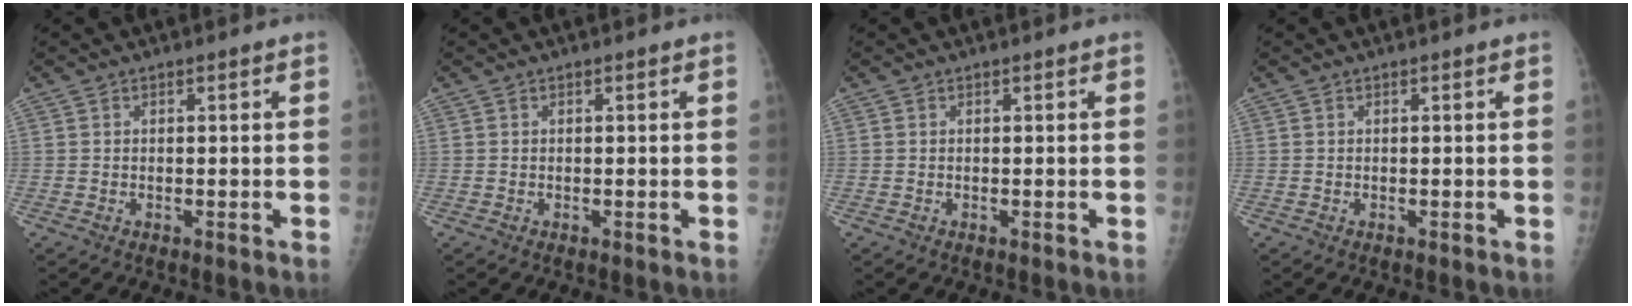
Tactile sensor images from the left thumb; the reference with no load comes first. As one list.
[{"total": 0.0}, {"total": 0.0}, {"total": 0.0}]